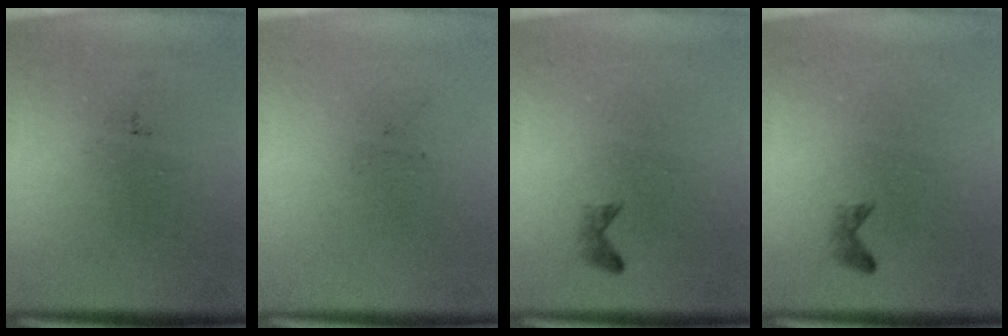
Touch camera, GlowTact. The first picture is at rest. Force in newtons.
{"total": 0.0}
{"total": 0.7}
{"total": 0.7}